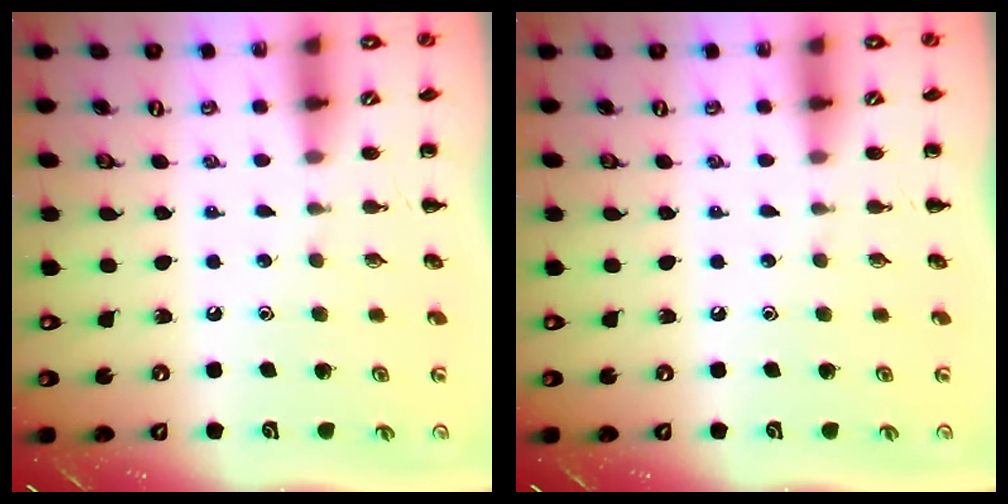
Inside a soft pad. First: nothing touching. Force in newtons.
{"total": 0.0}